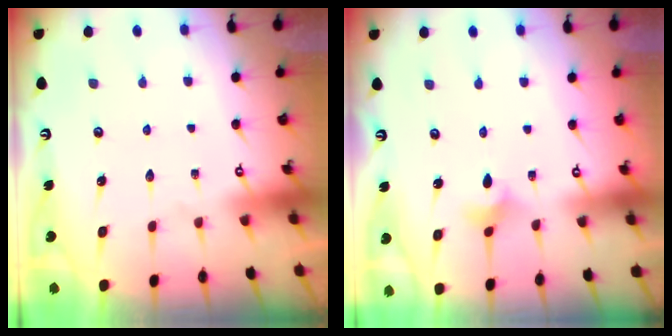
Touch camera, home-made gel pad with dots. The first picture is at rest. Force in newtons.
{"total": 3.6, "press": 3.6, "slide": 0.6}